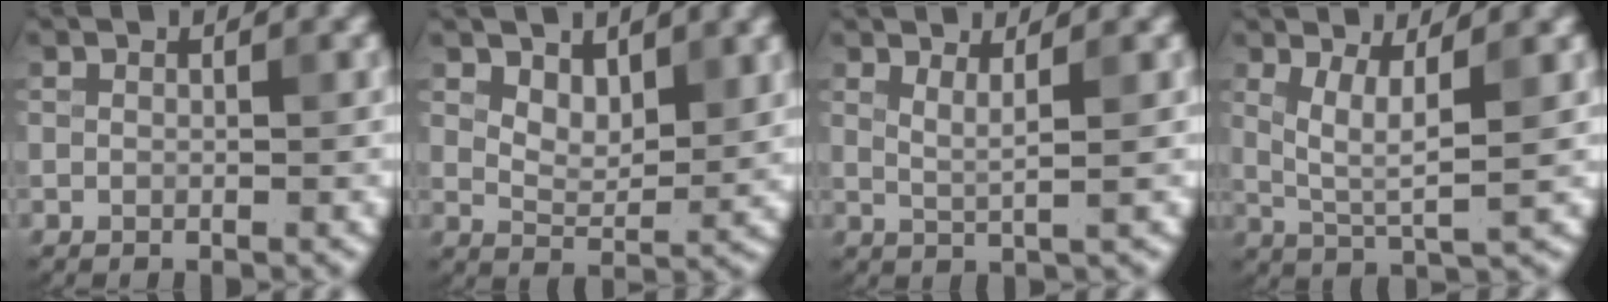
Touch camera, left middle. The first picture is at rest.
{"total": 3.1, "force": [2.1, 1.4, 1.8], "torque": [-0.035, -0.010, 0.037]}
{"total": 1.8, "force": [1.0, 0.5, 1.4], "torque": [-0.019, -0.004, 0.014]}
{"total": 3.7, "force": [1.2, 0.8, 3.4], "torque": [-0.070, -0.007, 0.028]}